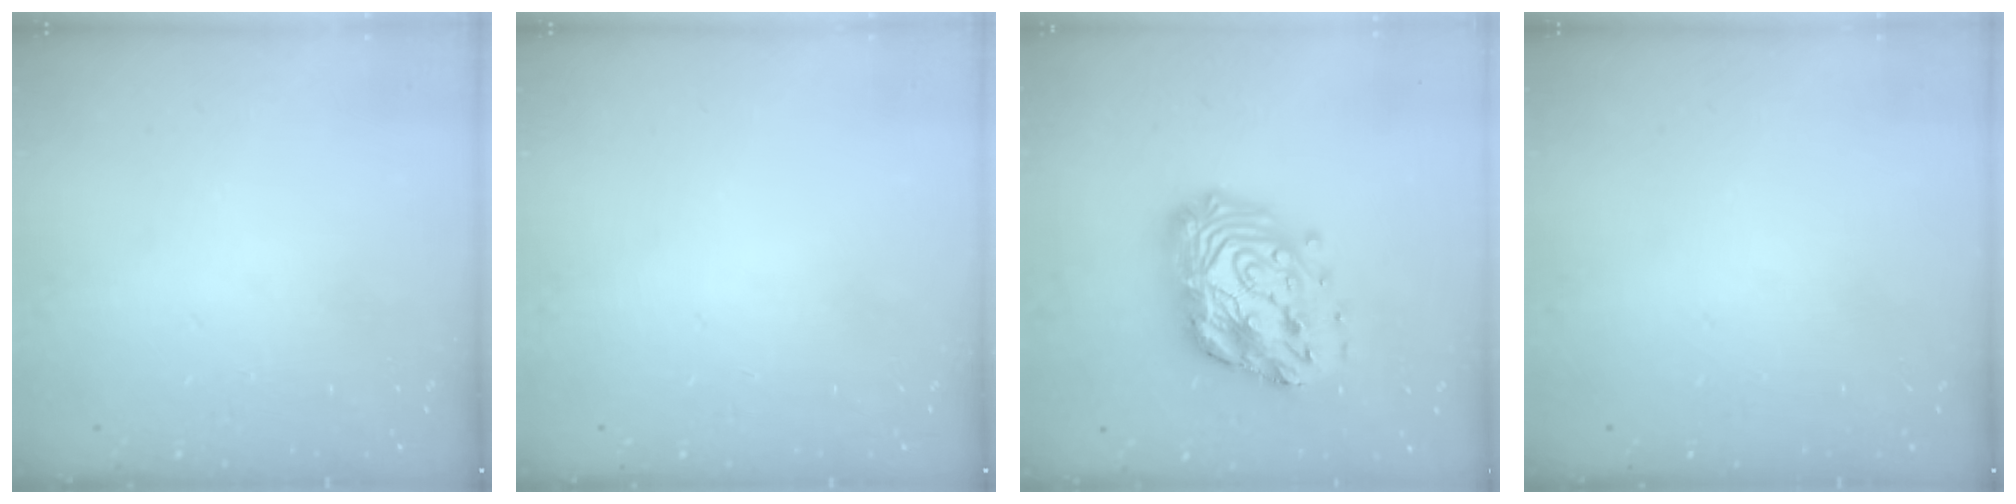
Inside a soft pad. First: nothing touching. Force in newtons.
{"total": 0.0}
{"total": 21.7, "press": 21.5, "slide": 2.2}
{"total": 0.0}